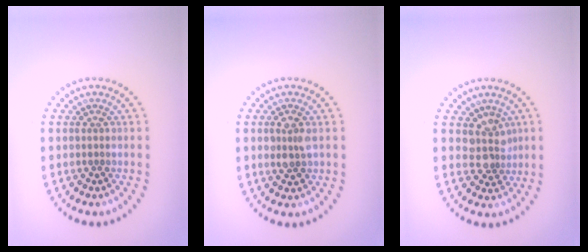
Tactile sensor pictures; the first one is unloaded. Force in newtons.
{"total": 2.1, "press": 2.0, "slide": 0.2}
{"total": 2.5, "press": 1.9, "slide": 1.5}